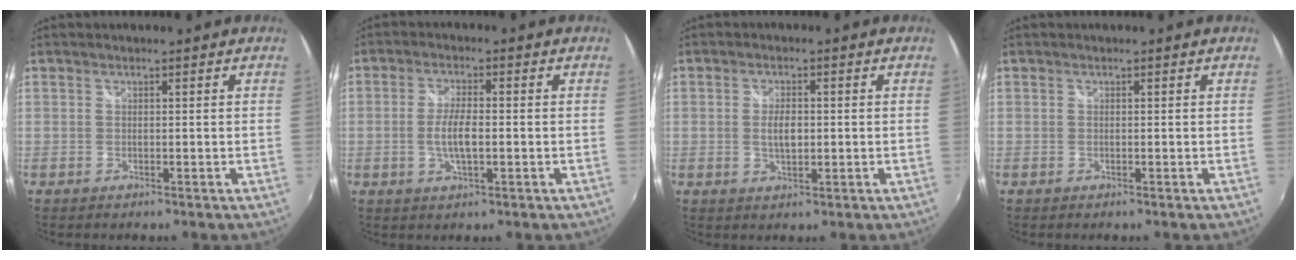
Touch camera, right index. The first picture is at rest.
{"total": 5.3, "force": [-1.0, 1.4, 5.1], "torque": [-0.100, -0.002, -0.017]}
{"total": 3.7, "force": [-0.2, 1.8, 3.3], "torque": [-0.059, 0.000, -0.004]}
{"total": 0.0}